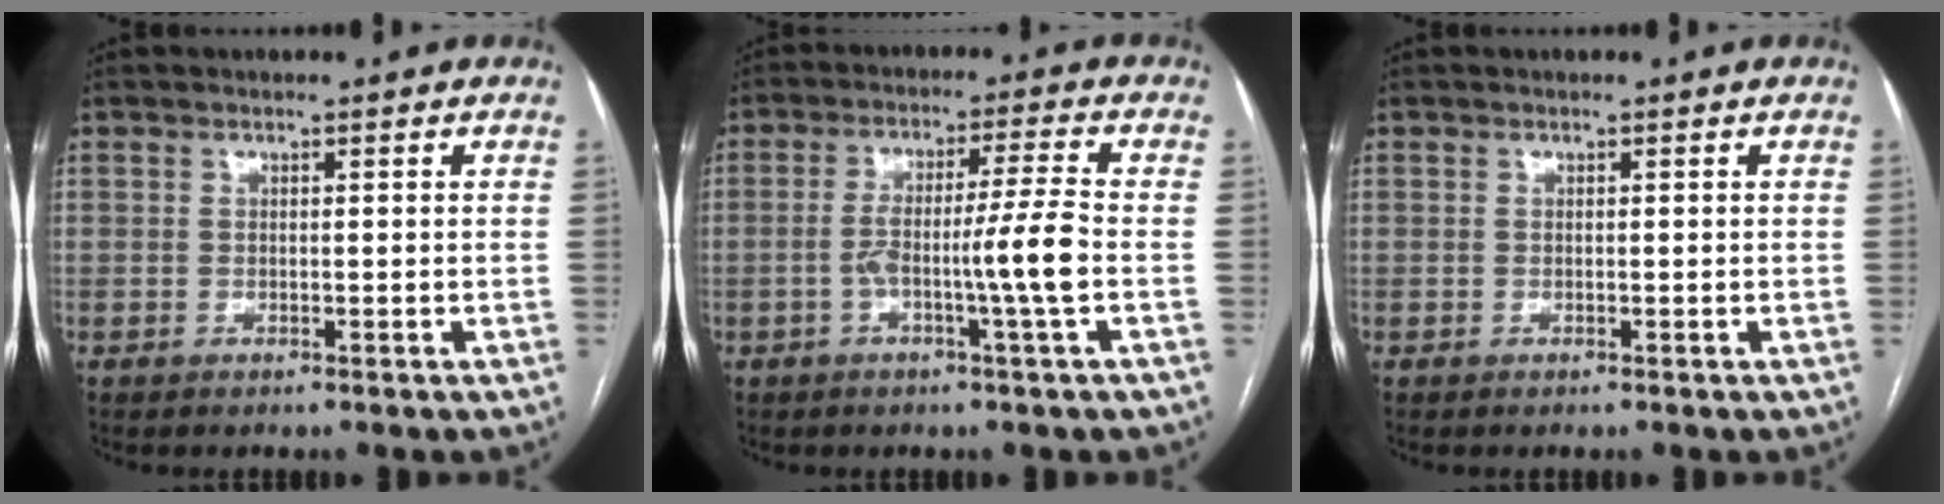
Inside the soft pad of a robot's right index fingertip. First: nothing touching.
{"total": 8.1, "force": [-2.0, -1.2, 7.7], "torque": [-0.139, 0.005, -0.034]}
{"total": 0.0}